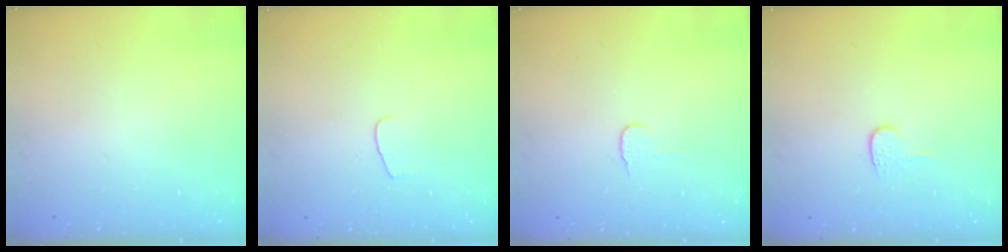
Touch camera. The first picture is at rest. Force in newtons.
{"total": 4.2, "press": 4.2, "slide": 0.4}
{"total": 4.9, "press": 4.9, "slide": 0.5}
{"total": 3.8, "press": 3.8, "slide": 0.3}